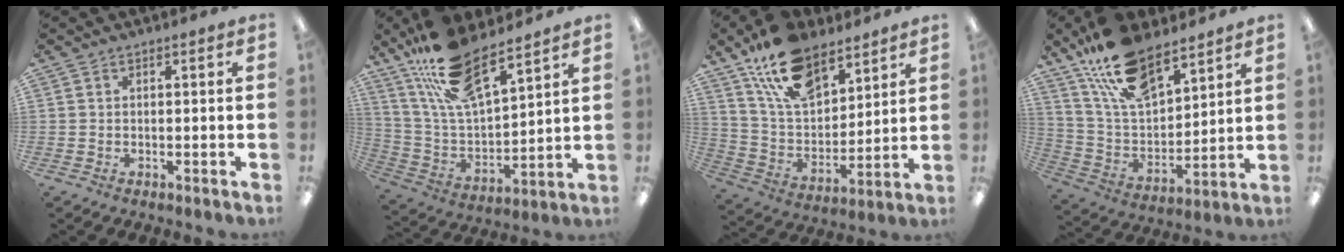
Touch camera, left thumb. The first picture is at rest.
{"total": 17.6, "force": [13.9, 5.2, 9.5], "torque": [-0.200, -0.075, 0.246]}
{"total": 18.1, "force": [12.6, 9.1, 9.1], "torque": [-0.174, -0.057, 0.232]}
{"total": 18.9, "force": [13.5, 8.5, 10.2], "torque": [-0.203, -0.062, 0.244]}